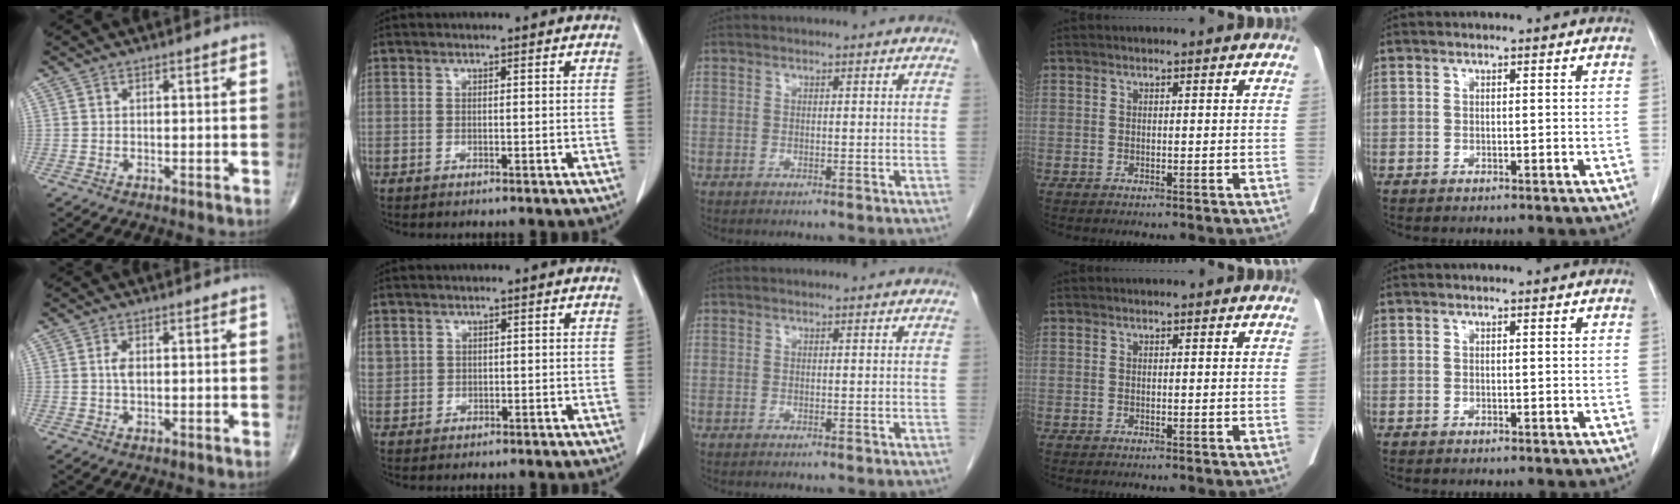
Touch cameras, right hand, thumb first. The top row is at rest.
{"thumb": {"total": 2.2, "force": [0.2, 1.2, 1.9], "torque": [-0.037, 0.001, 0.003]}, "index": {"total": 3.0, "force": [1.3, 2.7, 0.6], "torque": [-0.012, 0.011, 0.032]}}